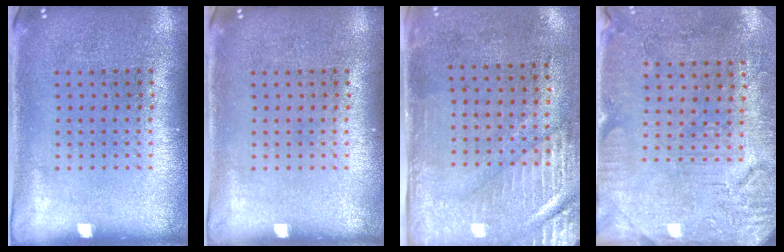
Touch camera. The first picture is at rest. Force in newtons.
{"total": 0.0}
{"total": 2.9, "press": 2.4, "slide": 1.6}
{"total": 3.1, "press": 2.6, "slide": 1.7}